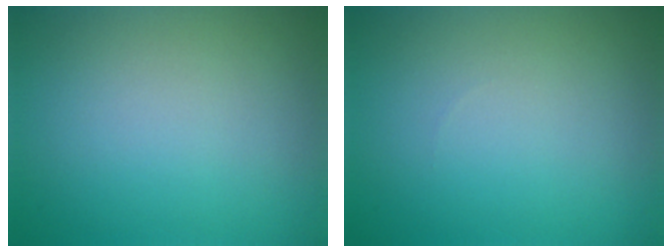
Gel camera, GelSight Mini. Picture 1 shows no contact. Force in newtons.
{"total": 0.0}